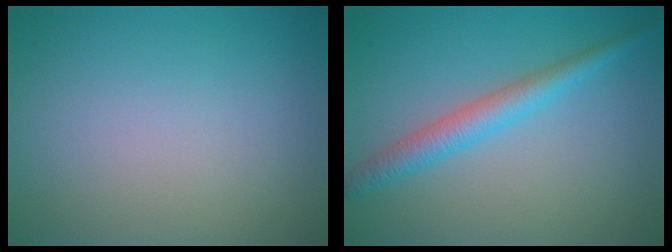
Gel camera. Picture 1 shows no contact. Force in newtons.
{"total": 3.1, "press": 3.1, "slide": 0.1}